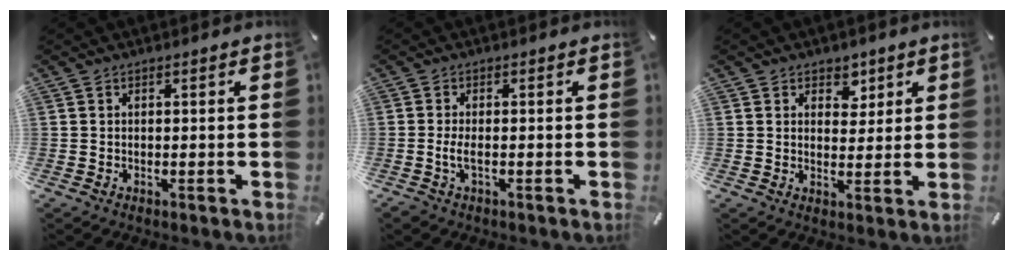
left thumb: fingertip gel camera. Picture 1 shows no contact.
{"total": 3.0, "force": [-0.8, 1.1, 2.6], "torque": [-0.060, -0.001, -0.017]}
{"total": 4.3, "force": [2.3, 3.5, 0.9], "torque": [0.010, -0.012, 0.033]}